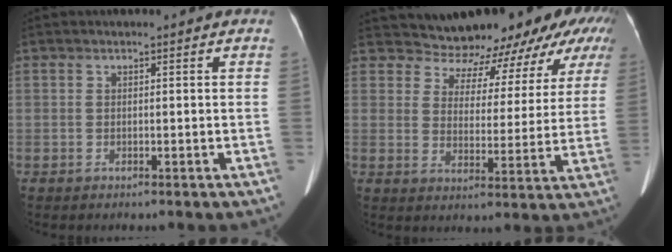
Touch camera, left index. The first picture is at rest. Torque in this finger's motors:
{"motor_torque": [1.12, -1.02, 1.05, 0.07]}